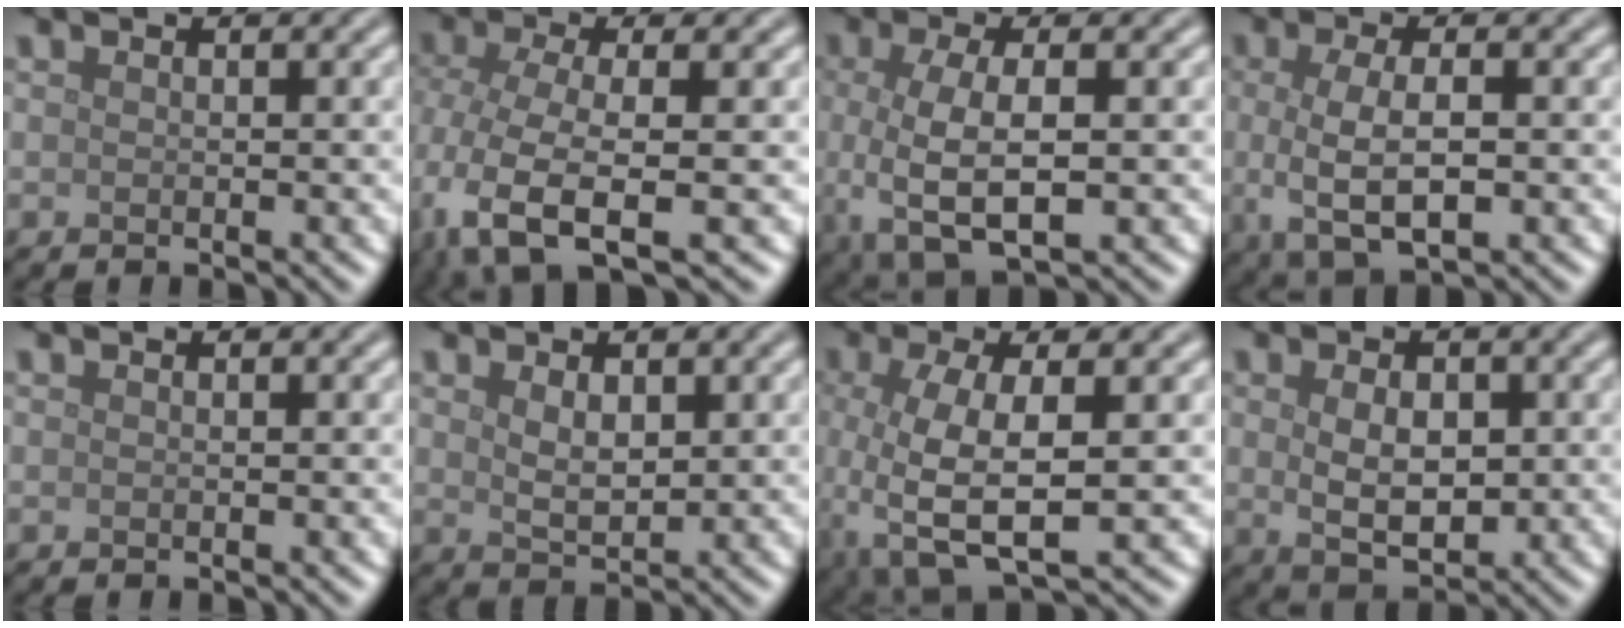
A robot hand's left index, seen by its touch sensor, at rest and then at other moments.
{"total": 8.3, "force": [-3.6, 3.4, 6.6], "torque": [-0.151, -0.017, -0.071]}
{"total": 6.3, "force": [-1.0, 2.6, 5.7], "torque": [-0.124, -0.016, -0.015]}
{"total": 5.6, "force": [-0.7, 2.3, 5.0], "torque": [-0.103, -0.010, -0.011]}
{"total": 0.0}
{"total": 2.4, "force": [0.8, 1.4, 1.8], "torque": [-0.039, -0.004, 0.021]}
{"total": 7.4, "force": [-1.4, 2.9, 6.6], "torque": [-0.152, -0.011, -0.025]}
{"total": 4.4, "force": [0.2, 2.7, 3.5], "torque": [-0.063, -0.005, 0.009]}